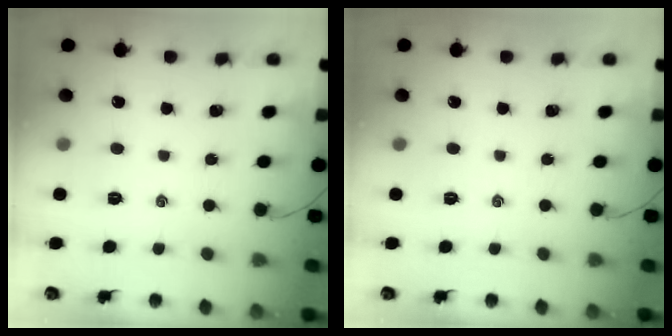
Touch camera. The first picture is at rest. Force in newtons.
{"total": 0.0}